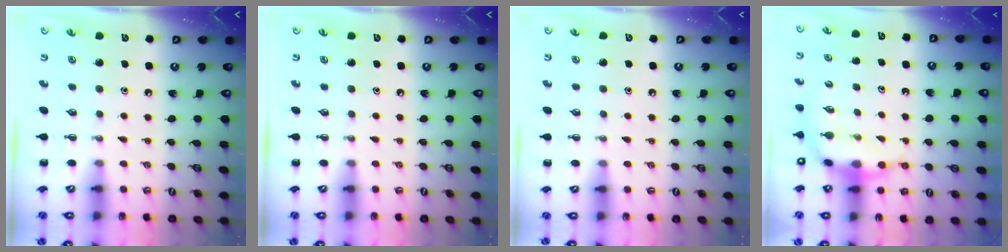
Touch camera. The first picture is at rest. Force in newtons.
{"total": 0.0}
{"total": 3.0, "press": 2.8, "slide": 1.1}
{"total": 7.3, "press": 7.2, "slide": 0.8}